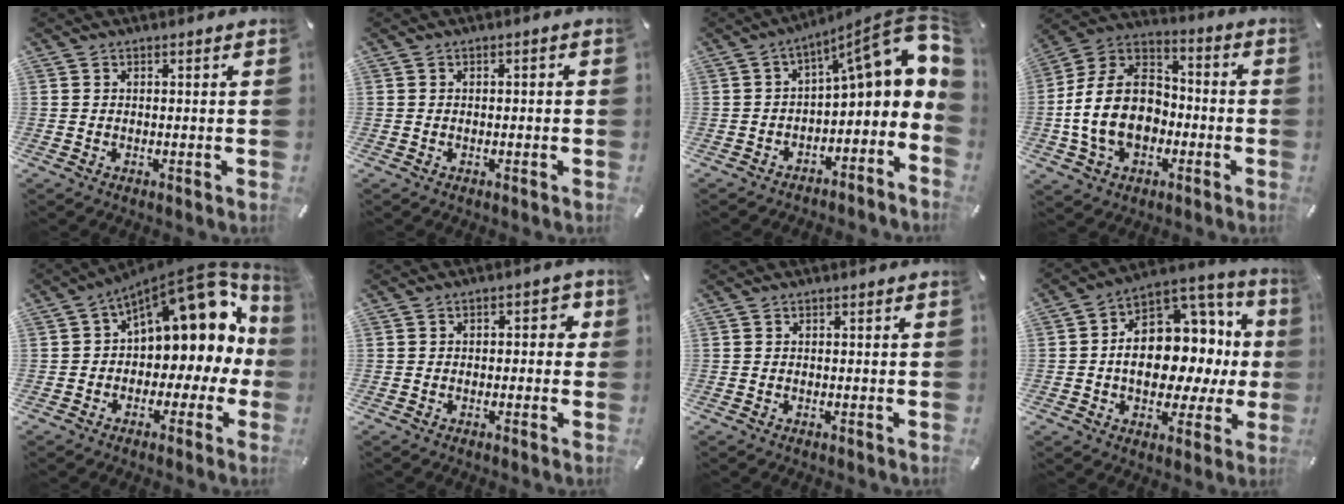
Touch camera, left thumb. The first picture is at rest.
{"total": 0.8, "force": [-0.4, 0.4, 0.6], "torque": [-0.011, 0.000, -0.008]}
{"total": 12.8, "force": [4.6, 5.1, 10.8], "torque": [-0.131, -0.052, 0.063]}
{"total": 16.4, "force": [-4.0, 12.2, 10.3], "torque": [-0.244, 0.027, -0.076]}
{"total": 15.3, "force": [7.8, 8.3, 10.3], "torque": [-0.148, -0.063, 0.132]}
{"total": 2.9, "force": [-0.7, 2.0, 2.0], "torque": [-0.031, 0.011, -0.018]}
{"total": 0.0}
{"total": 15.6, "force": [-0.5, 11.4, 10.6], "torque": [-0.144, -0.019, -0.007]}